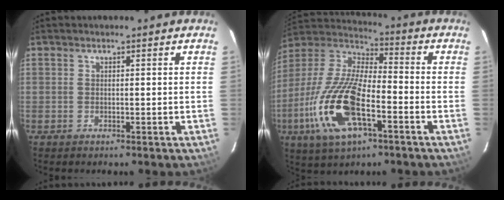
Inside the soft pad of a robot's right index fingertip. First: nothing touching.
{"total": 20.3, "force": [-7.7, 8.1, 16.9], "torque": [-0.363, -0.024, -0.152]}